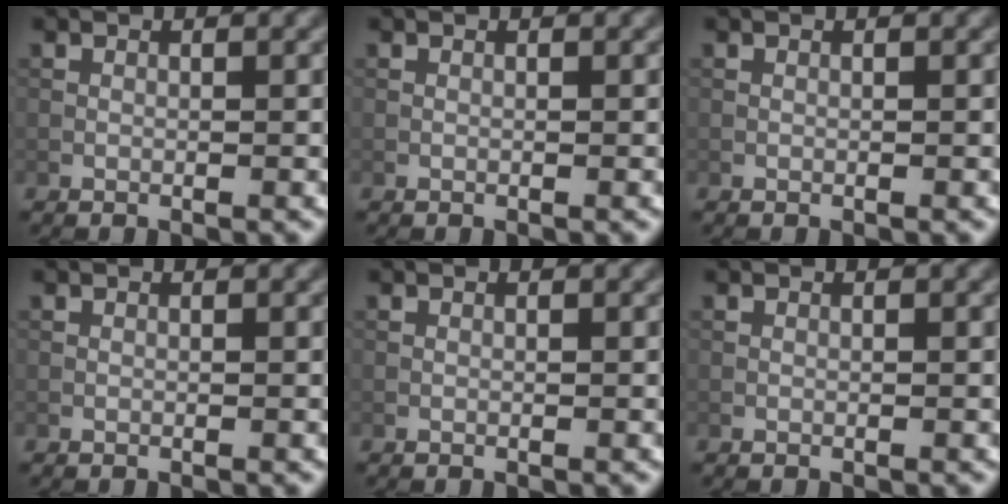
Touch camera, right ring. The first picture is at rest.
{"total": 0.0}
{"total": 0.0}
{"total": 0.0}
{"total": 0.0}
{"total": 0.0}